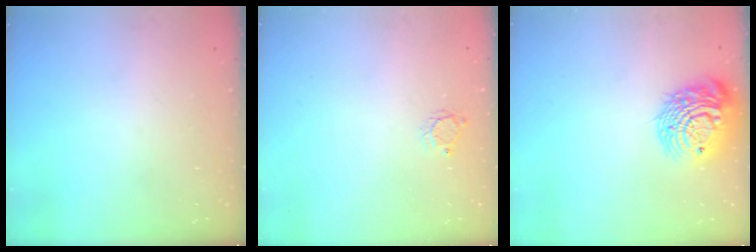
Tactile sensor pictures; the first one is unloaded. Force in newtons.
{"total": 3.0, "press": 3.0, "slide": 0.3}
{"total": 15.3, "press": 15.2, "slide": 1.8}